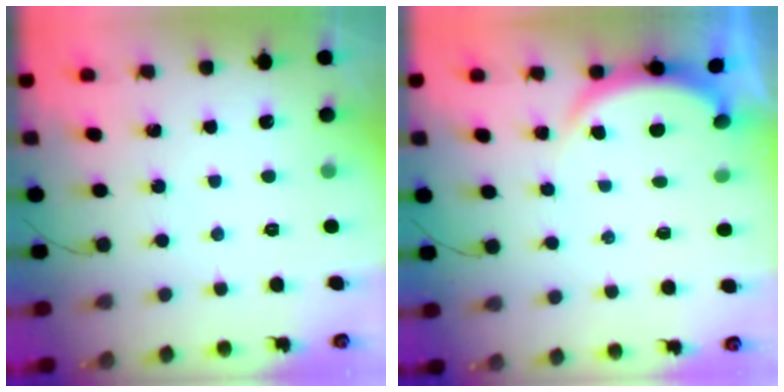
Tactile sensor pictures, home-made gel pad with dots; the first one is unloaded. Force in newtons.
{"total": 2.8, "press": 2.8, "slide": 0.6}